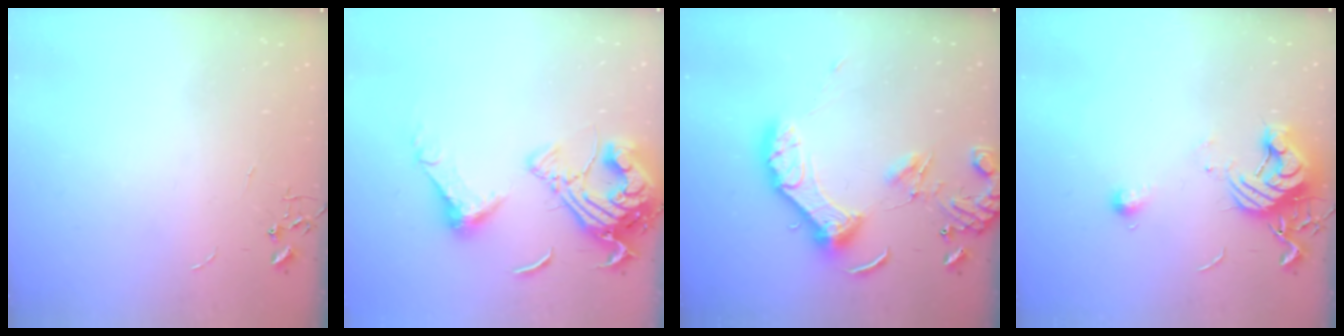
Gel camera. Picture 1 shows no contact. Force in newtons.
{"total": 19.0, "press": 18.9, "slide": 1.9}
{"total": 15.2, "press": 15.0, "slide": 2.2}
{"total": 12.6, "press": 12.5, "slide": 0.9}